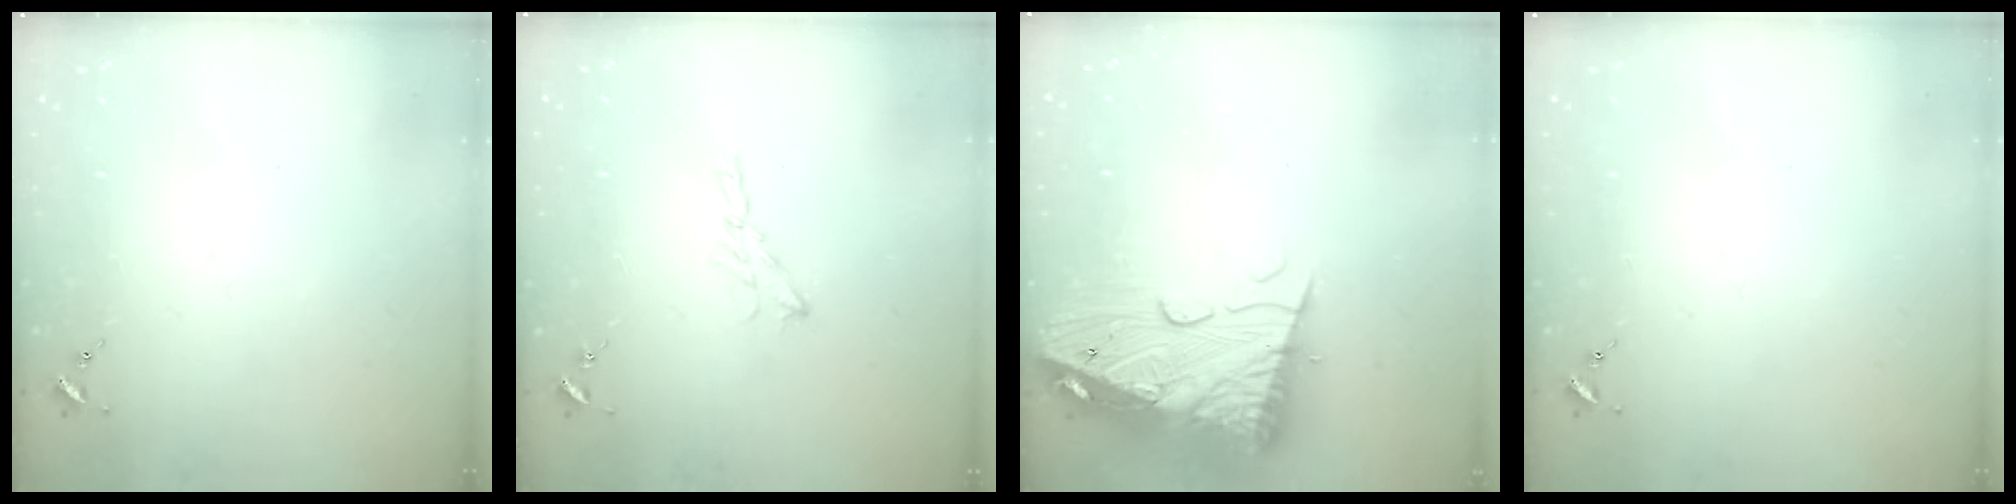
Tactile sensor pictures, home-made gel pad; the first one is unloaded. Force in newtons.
{"total": 4.9, "press": 4.9, "slide": 0.3}
{"total": 18.4, "press": 18.3, "slide": 1.5}
{"total": 0.0}